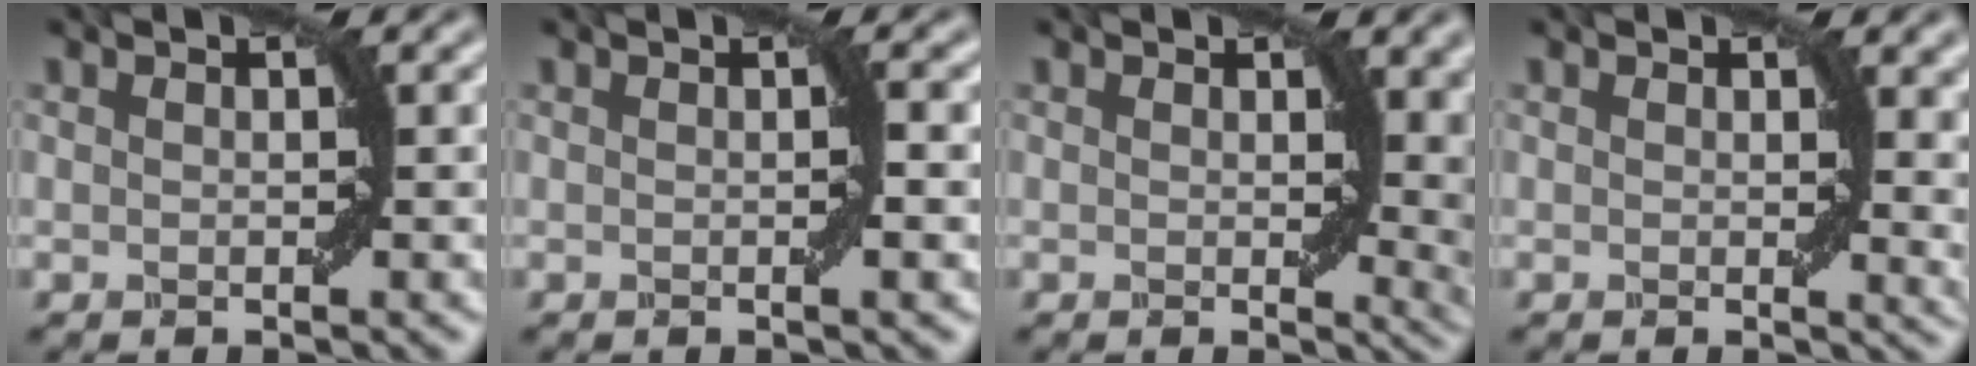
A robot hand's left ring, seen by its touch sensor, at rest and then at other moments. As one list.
[{"total": 1.2, "force": [-0.1, -0.1, 1.2], "torque": [-0.019, 0.002, -0.001]}, {"total": 5.4, "force": [1.3, 2.3, 4.8], "torque": [-0.042, -0.010, 0.024]}, {"total": 3.9, "force": [1.1, 1.3, 3.5], "torque": [-0.030, -0.004, 0.018]}]